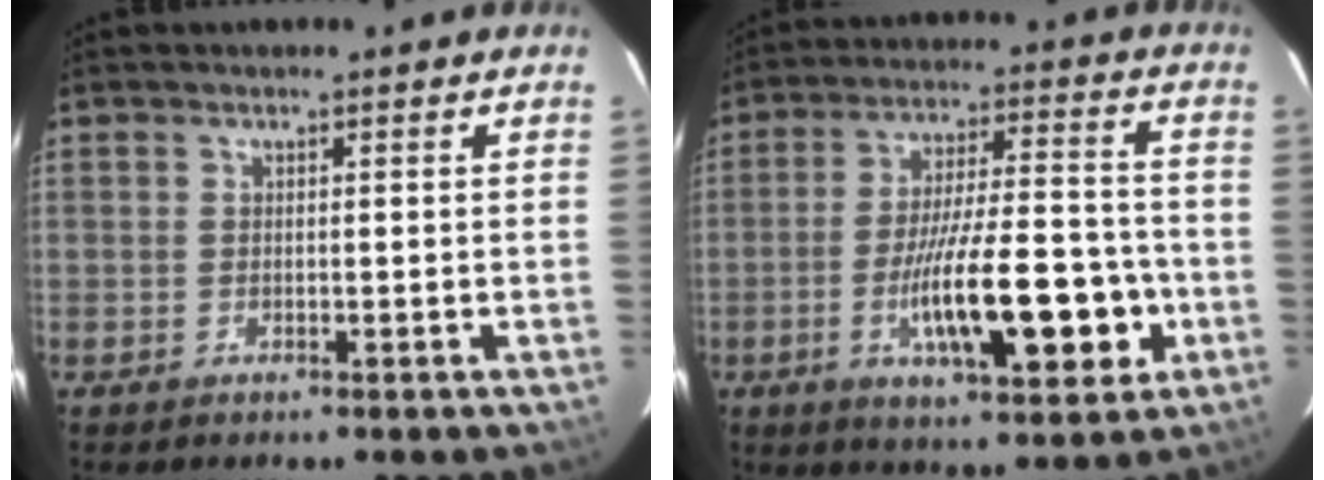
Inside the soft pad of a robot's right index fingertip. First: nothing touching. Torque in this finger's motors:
{"motor_torque": [1.26, -0.89, 0.56, 0.21]}